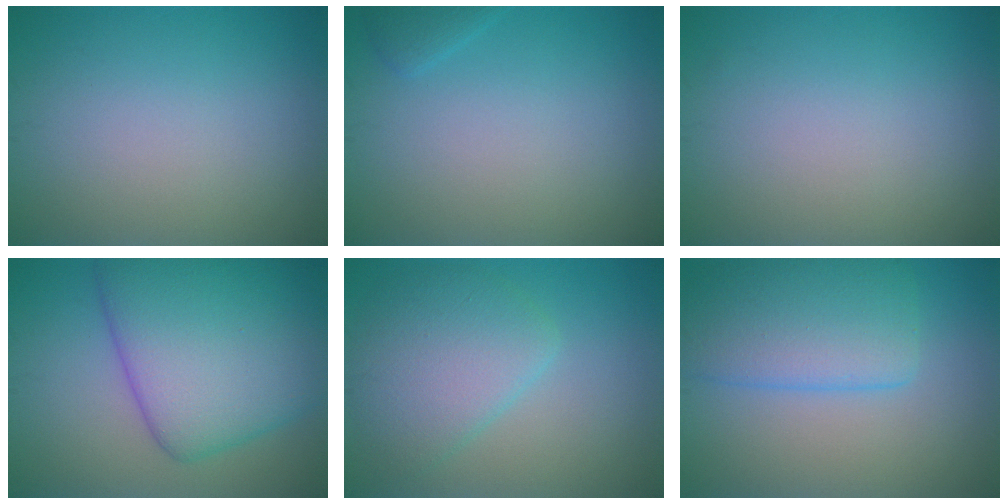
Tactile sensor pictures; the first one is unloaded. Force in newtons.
{"total": 0.9, "press": 0.9, "slide": 0.1}
{"total": 0.0}
{"total": 11.1, "press": 11.1, "slide": 0.2}
{"total": 5.0, "press": 5.0, "slide": 0.2}
{"total": 5.9, "press": 5.9, "slide": 0.5}